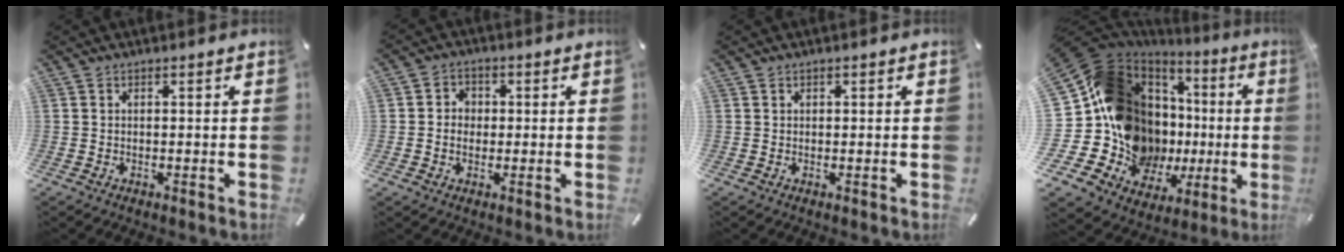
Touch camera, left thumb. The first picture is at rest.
{"total": 4.0, "force": [-0.6, 3.6, 1.6], "torque": [-0.034, 0.014, -0.014]}
{"total": 0.6, "force": [0.2, 0.6, 0.1], "torque": [-0.001, 0.005, 0.003]}
{"total": 22.6, "force": [1.0, 16.0, 16.0], "torque": [-0.275, -0.072, 0.067]}